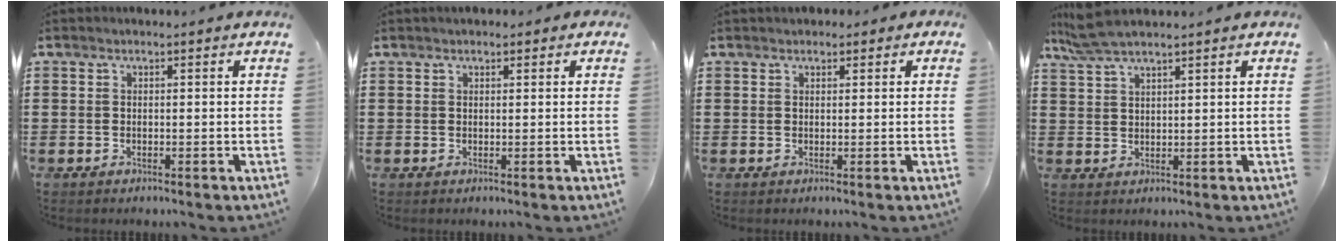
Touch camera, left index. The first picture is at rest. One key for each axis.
{"total": 0.9, "fx": 0.7, "fy": 0.5, "fz": 0.4, "tx": -0.008, "ty": 0.006, "tz": 0.012}
{"total": 1.1, "fx": 0.8, "fy": 0.7, "fz": 0.3, "tx": -0.008, "ty": 0.006, "tz": 0.016}
{"total": 4.5, "fx": 3.6, "fy": 0.5, "fz": 2.6, "tx": -0.060, "ty": -0.002, "tz": 0.067}